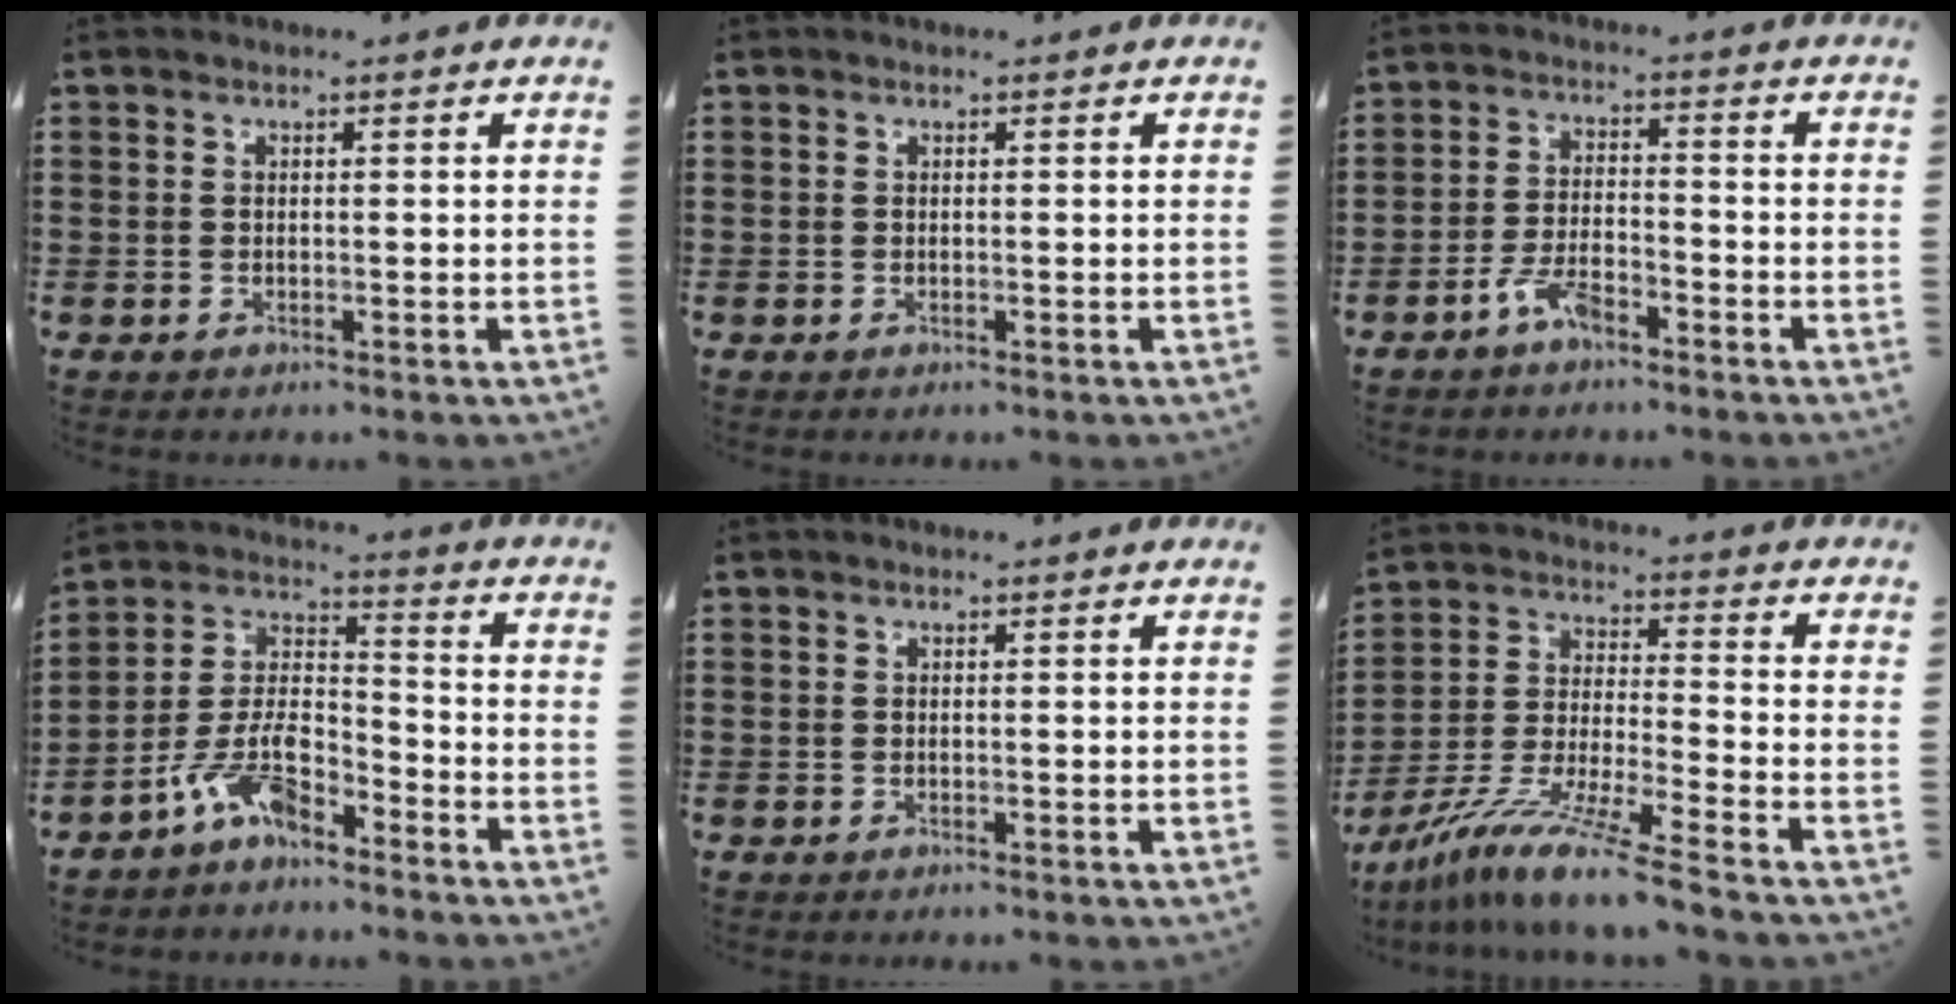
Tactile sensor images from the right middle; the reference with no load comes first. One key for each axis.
{"total": 0.0}
{"total": 4.7, "fx": -3.6, "fy": 1.5, "fz": 2.5, "tx": -0.064, "ty": 0.006, "tz": -0.074}
{"total": 8.9, "fx": -6.6, "fy": 3.2, "fz": 5.0, "tx": -0.121, "ty": 0.003, "tz": -0.132}
{"total": 0.0}
{"total": 10.9, "fx": -9.3, "fy": -1.0, "fz": 5.6, "tx": -0.110, "ty": -0.002, "tz": -0.188}